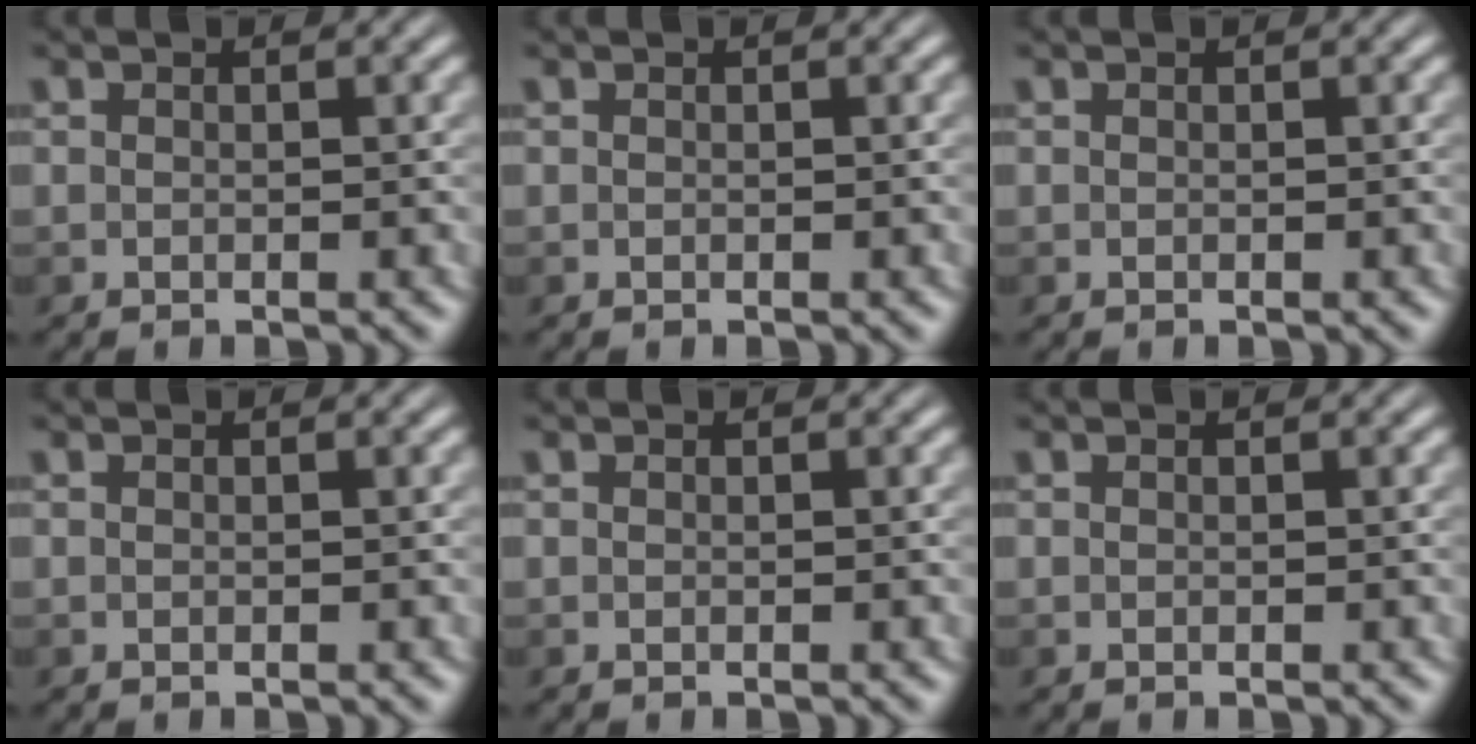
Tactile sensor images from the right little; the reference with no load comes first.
{"total": 0.0}
{"total": 0.0}
{"total": 0.0}
{"total": 0.0}
{"total": 0.0}